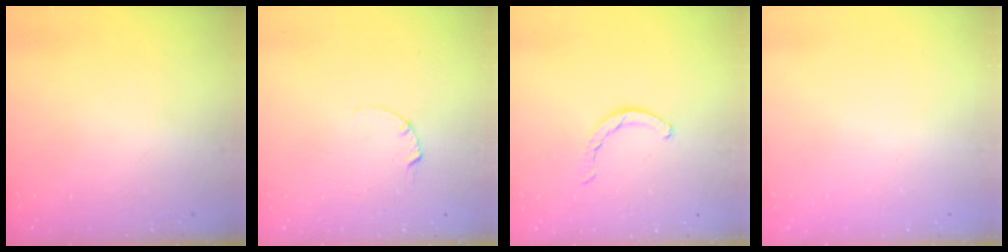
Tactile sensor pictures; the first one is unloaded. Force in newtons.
{"total": 2.5, "press": 2.5, "slide": 0.3}
{"total": 1.8, "press": 1.8, "slide": 0.3}
{"total": 2.4, "press": 2.4, "slide": 0.2}